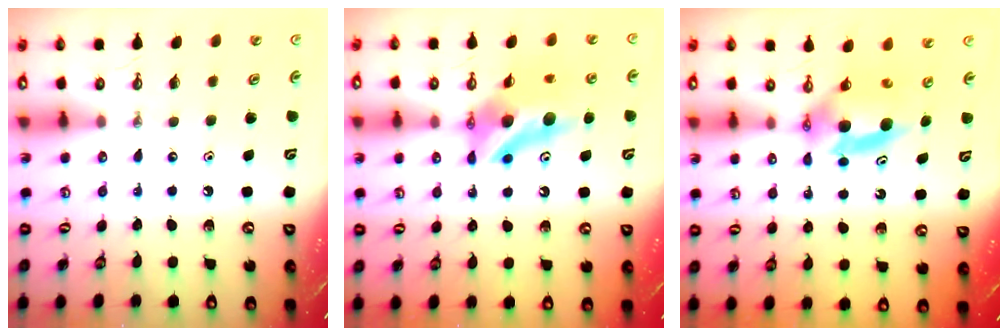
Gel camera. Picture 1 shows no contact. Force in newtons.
{"total": 11.8, "press": 11.8, "slide": 1.2}
{"total": 8.7, "press": 5.0, "slide": 7.1}